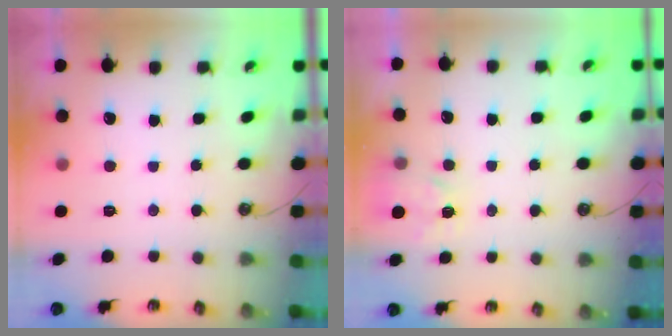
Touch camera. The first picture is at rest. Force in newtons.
{"total": 5.2, "press": 5.2, "slide": 0.6}